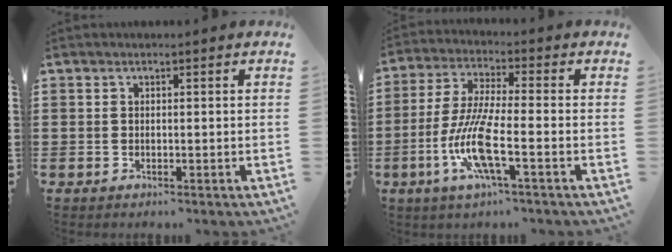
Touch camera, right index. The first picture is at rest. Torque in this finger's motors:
{"motor_torque": [2.14, 0.00, 1.05, 0.21]}